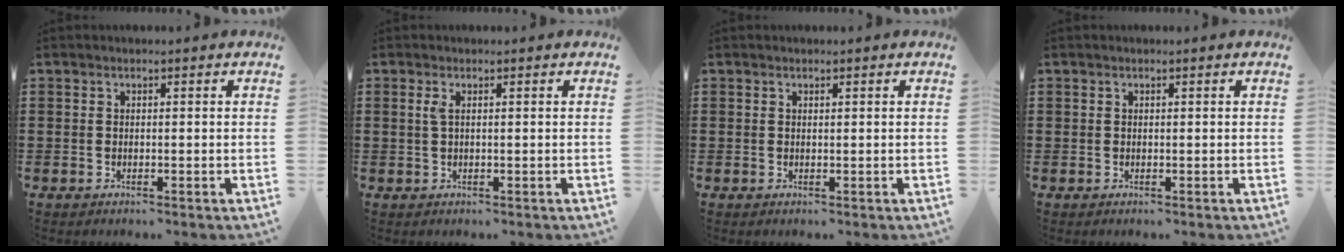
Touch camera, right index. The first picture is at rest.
{"total": 1.3, "force": [0.3, 0.3, 1.2], "torque": [-0.026, 0.002, 0.004]}
{"total": 0.0}
{"total": 0.0}